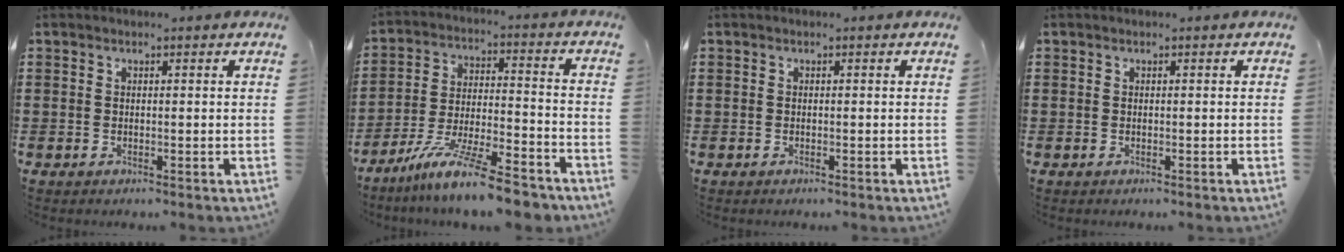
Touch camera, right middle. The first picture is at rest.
{"total": 12.2, "force": [-10.2, 1.1, 6.8], "torque": [-0.123, 0.019, -0.192]}
{"total": 0.0}
{"total": 0.0}